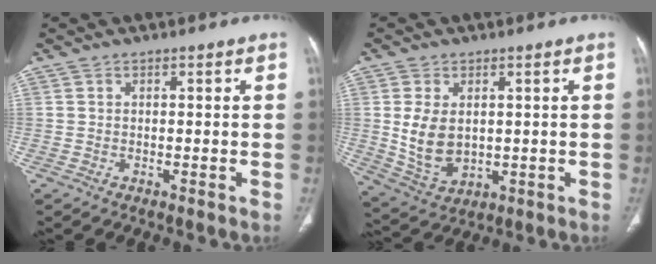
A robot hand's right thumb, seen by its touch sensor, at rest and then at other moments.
{"total": 8.9, "force": [0.8, 6.0, 6.6], "torque": [-0.116, -0.012, 0.034]}